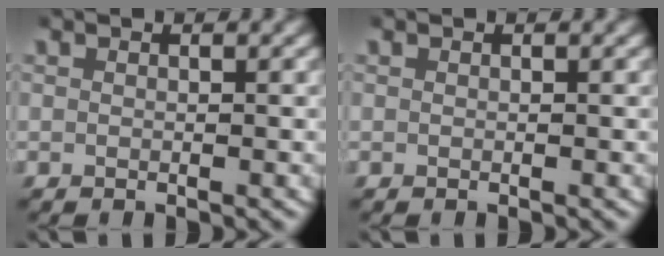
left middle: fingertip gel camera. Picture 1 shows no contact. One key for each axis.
{"total": 0.0}